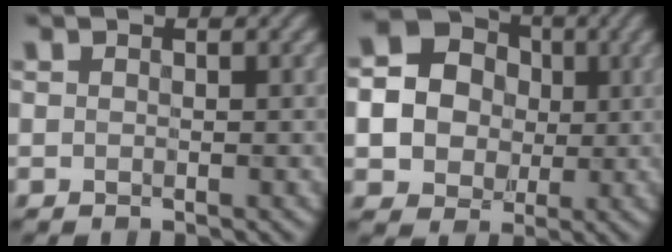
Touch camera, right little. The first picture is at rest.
{"total": 12.2, "force": [1.1, 11.4, 4.4], "torque": [-0.127, 0.035, 0.013]}